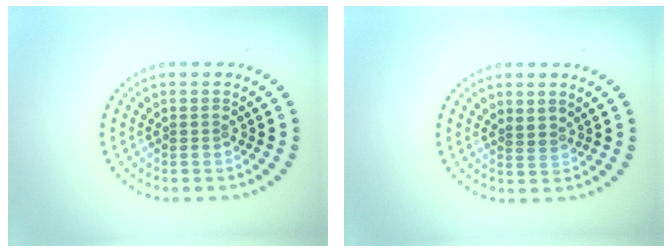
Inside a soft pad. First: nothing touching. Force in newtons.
{"total": 0.7, "press": 0.6, "slide": 0.5}